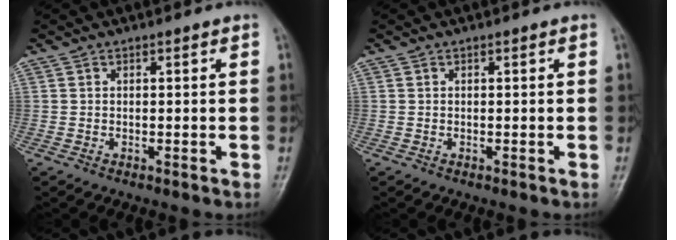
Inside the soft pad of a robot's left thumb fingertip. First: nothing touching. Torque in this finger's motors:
{"motor_torque": [0.00, 0.00, 0.04, -0.07, 0.00]}